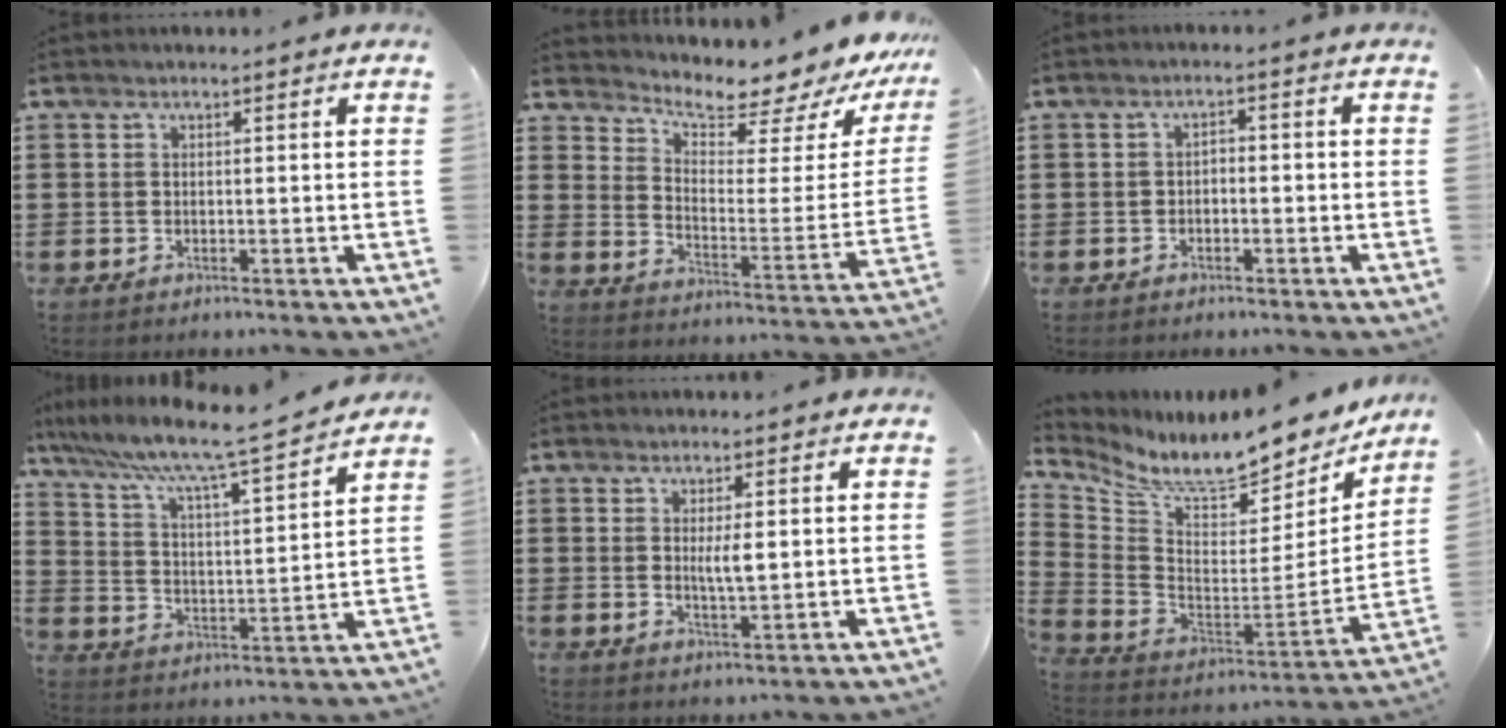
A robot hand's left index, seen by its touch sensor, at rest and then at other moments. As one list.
[{"total": 6.7, "force": [6.2, 1.6, 2.1], "torque": [-0.054, -0.061, 0.099]}, {"total": 1.5, "force": [-1.3, 0.5, 0.4], "torque": [-0.013, 0.004, -0.028]}, {"total": 7.8, "force": [6.7, -0.3, 4.0], "torque": [-0.106, -0.049, 0.104]}, {"total": 2.5, "force": [0.5, 0.3, 2.4], "torque": [-0.048, -0.002, 0.007]}, {"total": 8.9, "force": [8.1, 0.7, 3.7], "torque": [-0.095, -0.078, 0.131]}]